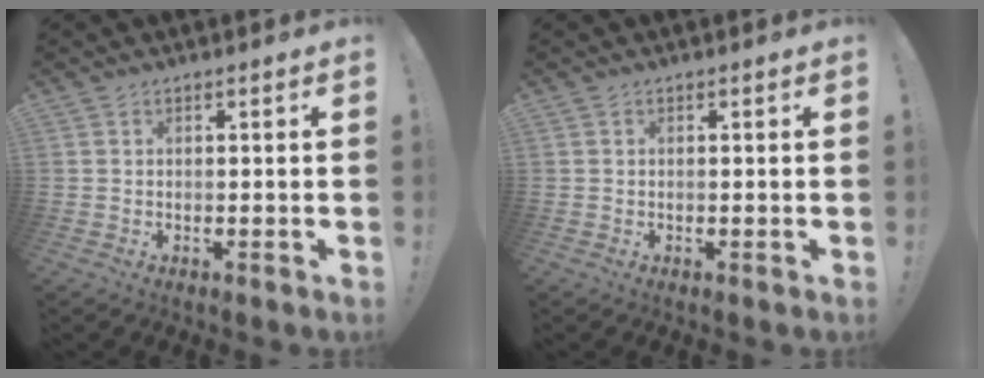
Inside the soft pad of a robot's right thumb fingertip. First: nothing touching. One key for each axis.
{"total": 0.0}